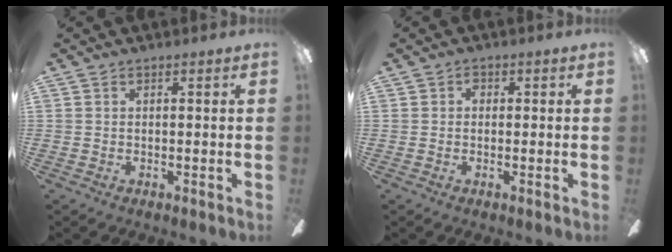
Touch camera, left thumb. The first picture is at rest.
{"total": 1.3, "force": [0.1, 1.2, 0.7], "torque": [-0.005, 0.003, -0.002]}